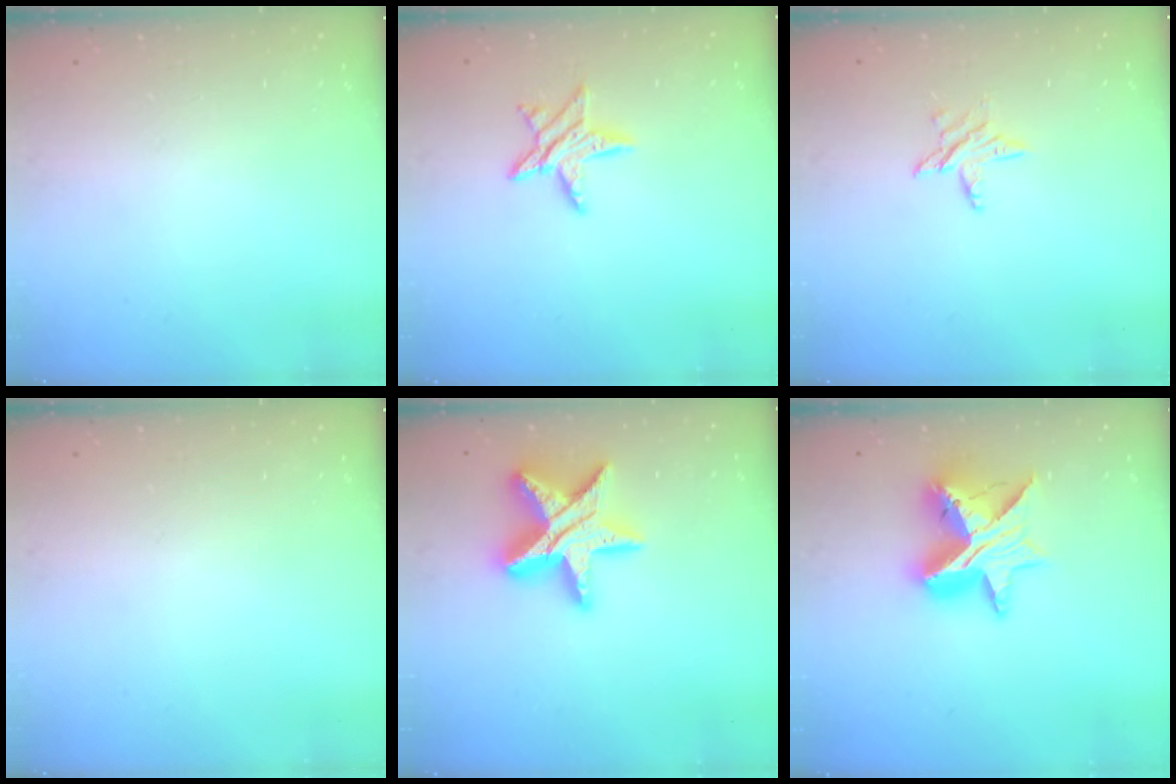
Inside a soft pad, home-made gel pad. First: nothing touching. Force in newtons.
{"total": 8.2, "press": 8.2, "slide": 0.1}
{"total": 5.0, "press": 5.0, "slide": 0.6}
{"total": 0.0}
{"total": 18.3, "press": 18.3, "slide": 1.5}
{"total": 14.5, "press": 14.5, "slide": 1.3}